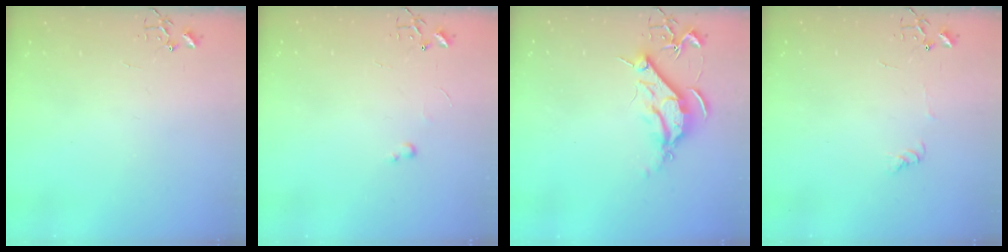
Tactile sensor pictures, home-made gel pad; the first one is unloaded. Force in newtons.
{"total": 2.6, "press": 2.6, "slide": 0.4}
{"total": 9.5, "press": 9.4, "slide": 1.0}
{"total": 4.9, "press": 4.9, "slide": 0.7}